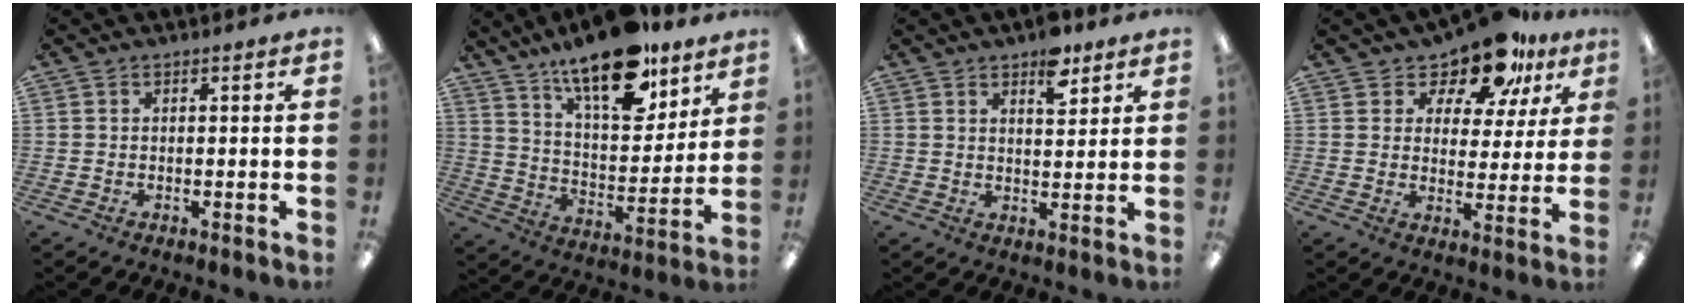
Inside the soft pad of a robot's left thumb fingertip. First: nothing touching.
{"total": 18.4, "force": [13.9, 6.9, 9.9], "torque": [-0.160, -0.086, 0.237]}
{"total": 7.3, "force": [4.7, 3.4, 4.4], "torque": [-0.041, -0.027, 0.075]}
{"total": 12.4, "force": [9.9, 5.4, 5.0], "torque": [-0.088, -0.064, 0.179]}